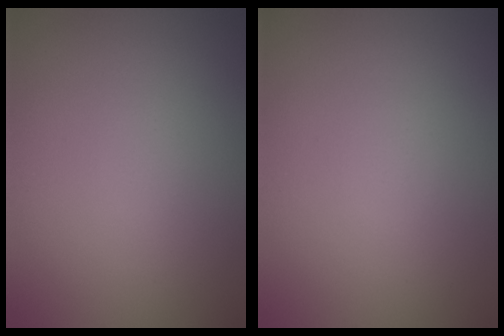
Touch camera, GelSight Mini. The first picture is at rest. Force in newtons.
{"total": 0.0}